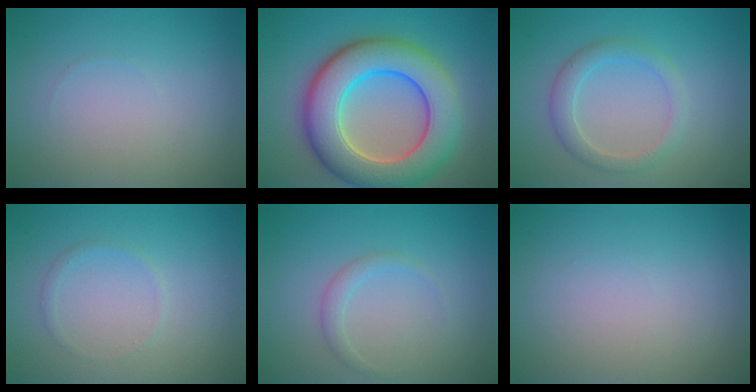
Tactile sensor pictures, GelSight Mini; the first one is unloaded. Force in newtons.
{"total": 10.5, "press": 10.5, "slide": 0.6}
{"total": 2.4, "press": 2.4, "slide": 0.1}
{"total": 0.7, "press": 0.7, "slide": 0.0}
{"total": 1.2, "press": 1.2, "slide": 0.1}
{"total": 0.0}